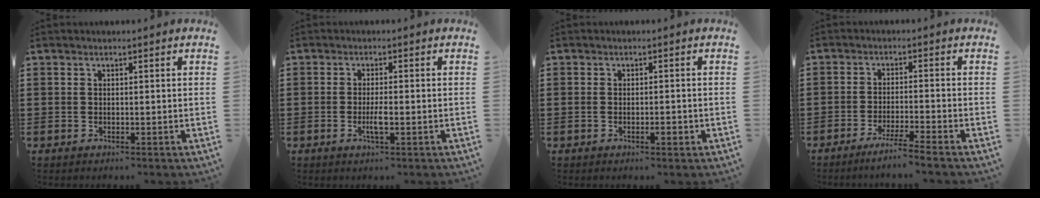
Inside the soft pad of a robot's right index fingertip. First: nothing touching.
{"total": 2.7, "force": [-0.9, 0.3, 2.5], "torque": [-0.058, -0.006, -0.021]}
{"total": 2.1, "force": [-0.9, 0.6, 1.8], "torque": [-0.029, 0.002, -0.017]}
{"total": 3.6, "force": [-3.1, -0.7, 1.7], "torque": [-0.035, -0.010, -0.059]}